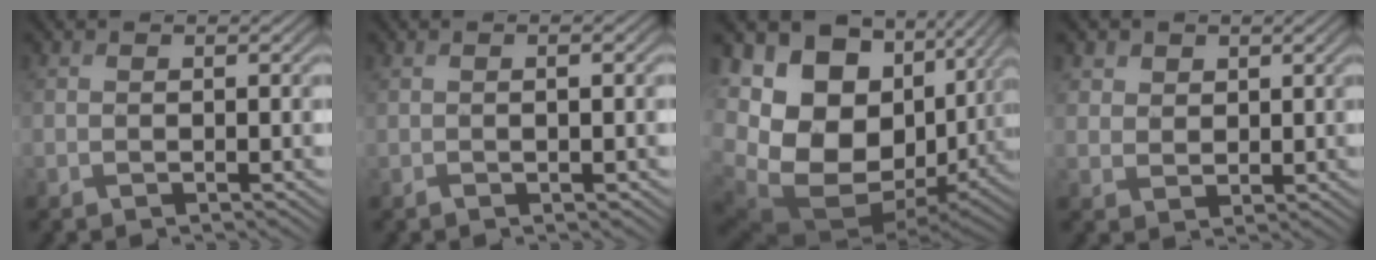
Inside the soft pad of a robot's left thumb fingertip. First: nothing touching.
{"total": 1.0, "force": [0.1, 0.0, 1.0], "torque": [-0.018, 0.002, 0.004]}
{"total": 19.2, "force": [2.2, 13.5, 13.6], "torque": [-0.282, -0.029, 0.099]}
{"total": 4.6, "force": [2.8, 3.3, 1.5], "torque": [-0.066, -0.002, 0.061]}